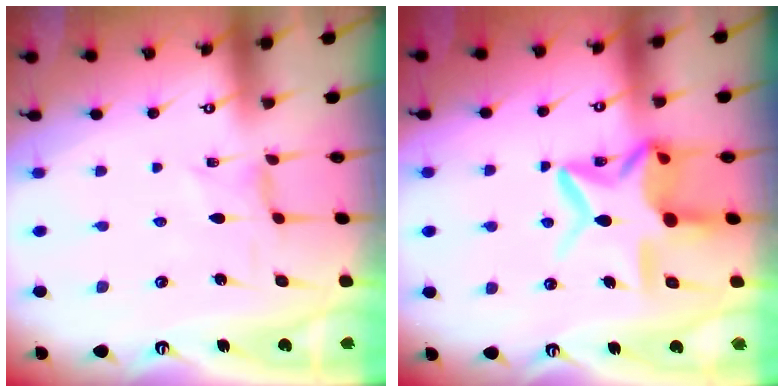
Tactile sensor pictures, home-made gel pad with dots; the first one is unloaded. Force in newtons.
{"total": 15.7, "press": 15.6, "slide": 1.2}